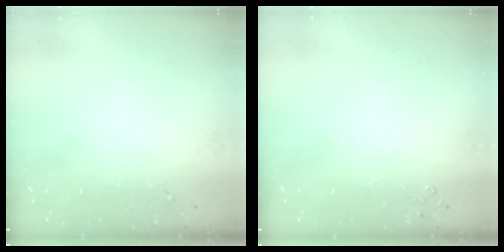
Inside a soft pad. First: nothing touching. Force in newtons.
{"total": 2.8, "press": 2.8, "slide": 0.3}